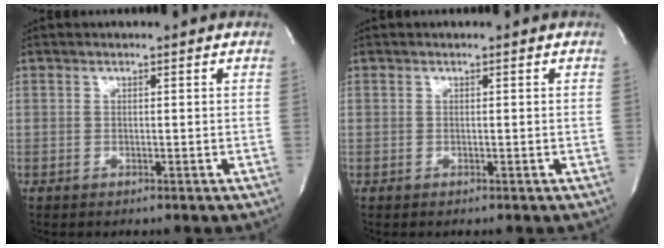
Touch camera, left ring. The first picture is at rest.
{"total": 0.0}